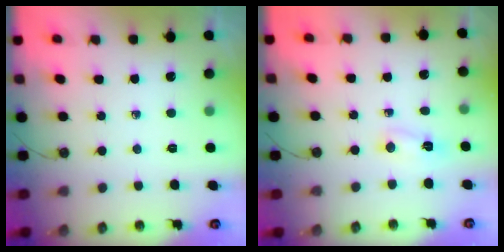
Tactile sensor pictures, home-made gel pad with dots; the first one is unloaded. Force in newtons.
{"total": 2.4, "press": 2.2, "slide": 0.8}